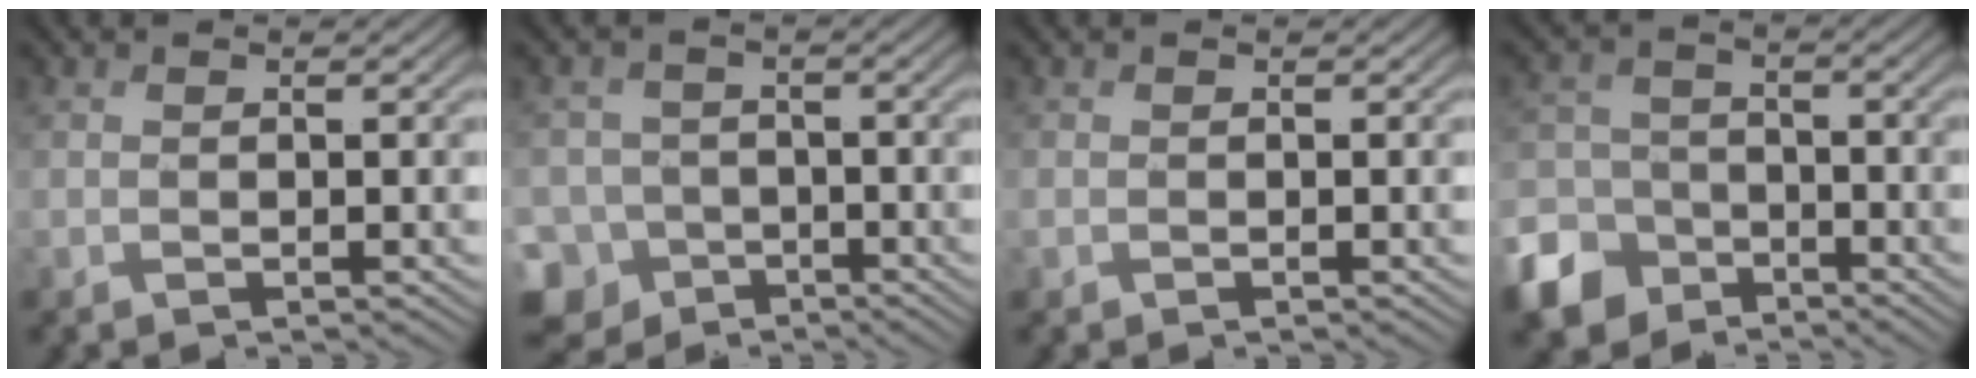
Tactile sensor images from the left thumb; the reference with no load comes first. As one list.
[{"total": 8.6, "force": [-5.4, 6.5, 1.3], "torque": [-0.044, -0.030, -0.101]}, {"total": 0.0}, {"total": 9.2, "force": [-6.1, 6.5, 2.4], "torque": [-0.060, -0.029, -0.130]}]